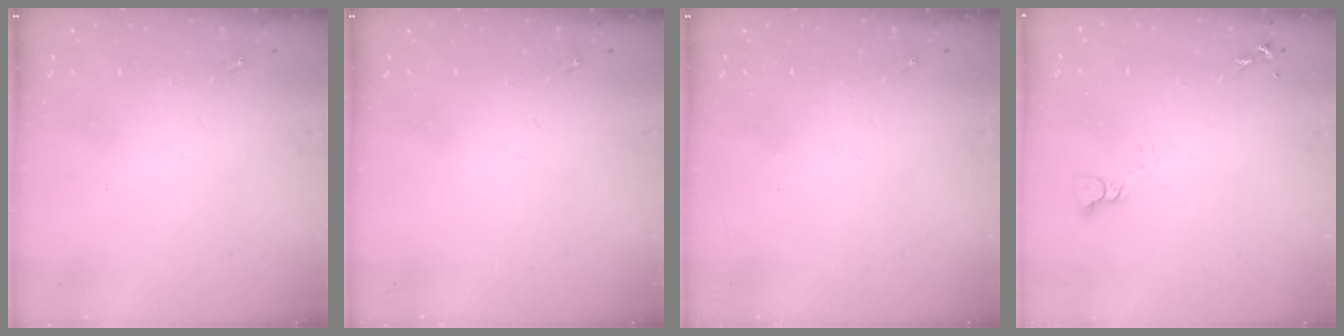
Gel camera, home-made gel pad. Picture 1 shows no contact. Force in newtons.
{"total": 0.0}
{"total": 0.0}
{"total": 2.2, "press": 2.2, "slide": 0.2}